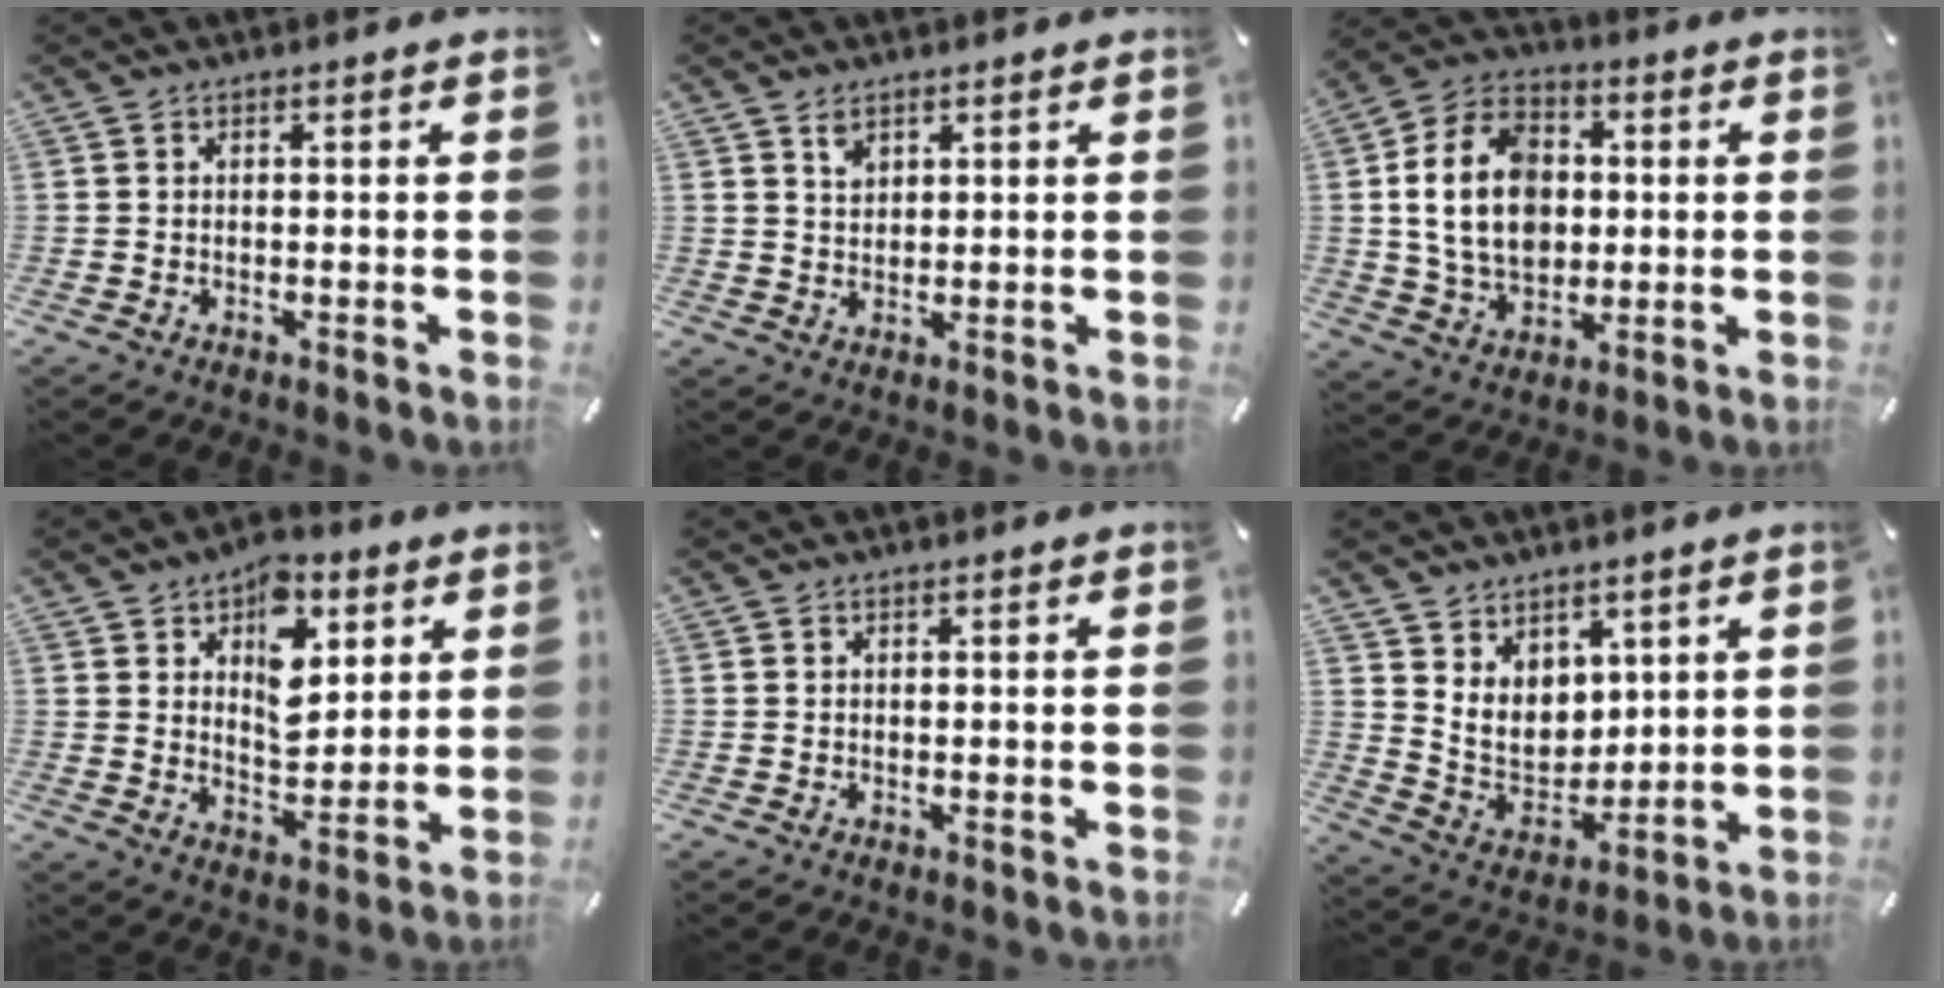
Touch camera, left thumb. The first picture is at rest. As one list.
[{"total": 2.9, "force": [1.9, 2.0, 1.0], "torque": [-0.005, -0.006, 0.033]}, {"total": 15.6, "force": [0.7, 12.0, 9.9], "torque": [-0.223, 0.017, 0.011]}, {"total": 12.0, "force": [5.4, 8.1, 7.0], "torque": [-0.092, -0.019, 0.093]}, {"total": 0.0}, {"total": 8.7, "force": [4.8, 7.0, 1.6], "torque": [-0.040, -0.046, 0.099]}]